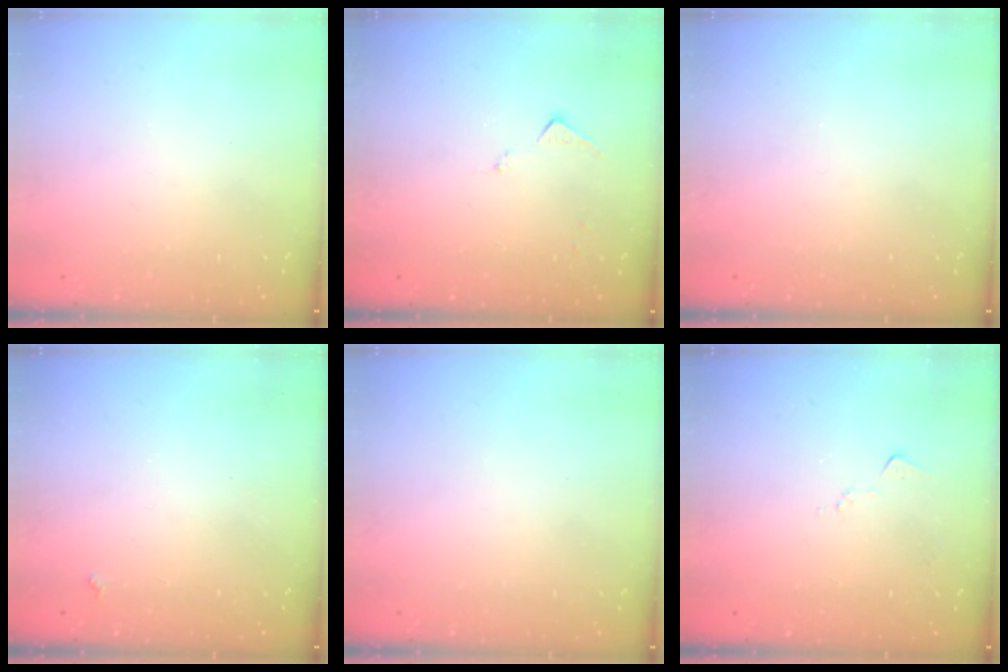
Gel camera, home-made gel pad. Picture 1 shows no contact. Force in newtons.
{"total": 5.5, "press": 5.5, "slide": 0.7}
{"total": 0.0}
{"total": 1.7, "press": 1.7, "slide": 0.4}
{"total": 0.0}
{"total": 6.0, "press": 5.9, "slide": 0.7}